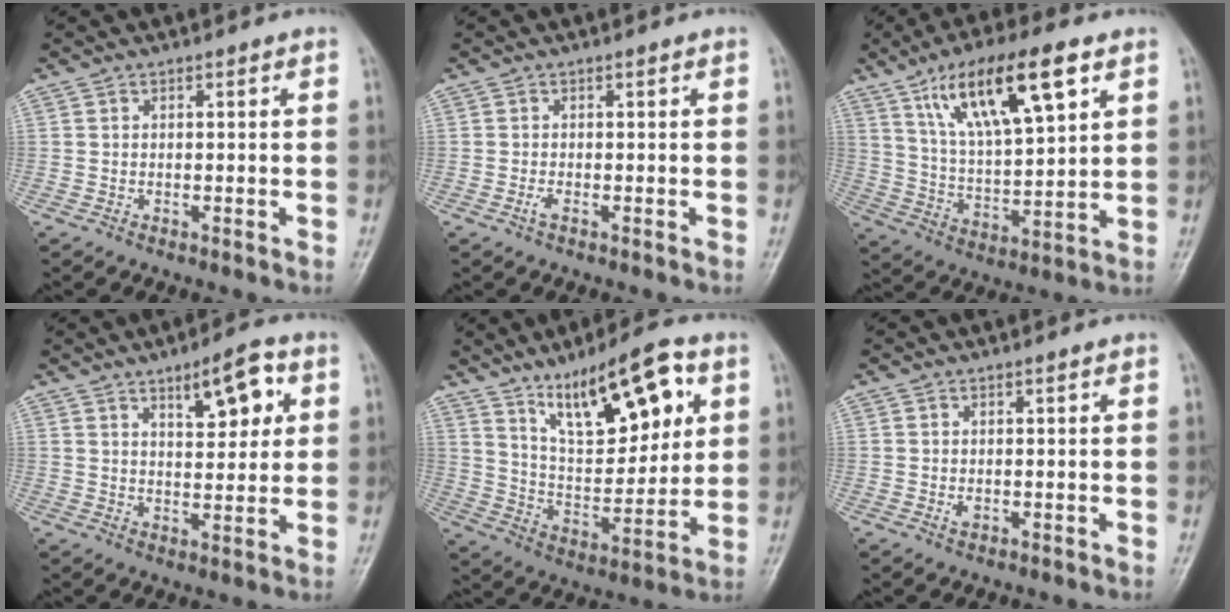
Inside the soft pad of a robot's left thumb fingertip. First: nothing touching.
{"total": 1.0, "force": [-0.3, 0.3, 0.9], "torque": [-0.016, 0.005, -0.004]}
{"total": 17.4, "force": [8.8, 5.4, 14.0], "torque": [-0.224, -0.023, 0.164]}
{"total": 8.7, "force": [3.9, 3.4, 7.0], "torque": [-0.080, -0.019, 0.056]}
{"total": 18.6, "force": [9.3, 7.3, 14.4], "torque": [-0.186, -0.037, 0.162]}
{"total": 1.1, "force": [0.1, 0.6, 0.9], "torque": [-0.010, -0.001, 0.003]}